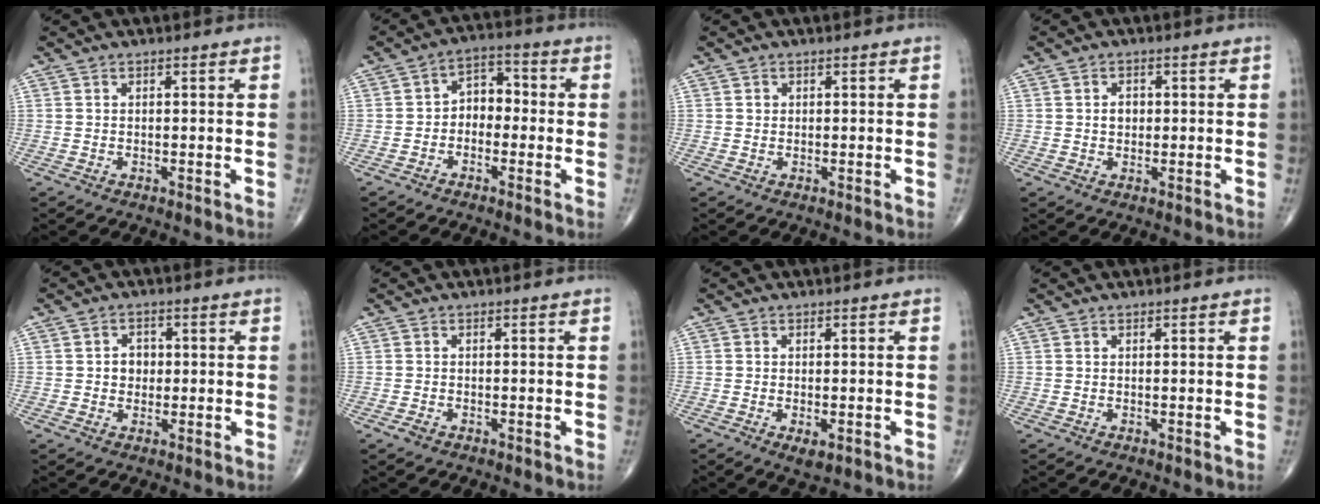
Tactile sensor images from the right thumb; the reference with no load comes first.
{"total": 6.0, "force": [-0.9, 4.3, 4.0], "torque": [-0.036, 0.031, -0.032]}
{"total": 0.7, "force": [0.1, 0.7, 0.2], "torque": [0.002, 0.001, 0.002]}
{"total": 1.5, "force": [0.2, 1.3, 0.8], "torque": [-0.007, 0.001, 0.004]}
{"total": 3.6, "force": [0.1, 3.1, 1.9], "torque": [-0.008, 0.005, -0.001]}
{"total": 1.3, "force": [-0.7, 0.8, 0.7], "torque": [-0.016, 0.003, -0.013]}
{"total": 2.8, "force": [-1.0, 1.3, 2.2], "torque": [-0.035, -0.005, -0.013]}
{"total": 0.0}